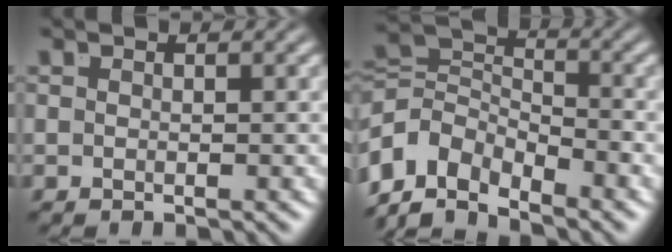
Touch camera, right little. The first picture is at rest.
{"total": 8.9, "force": [-2.3, 7.0, 5.0], "torque": [-0.109, -0.041, -0.037]}